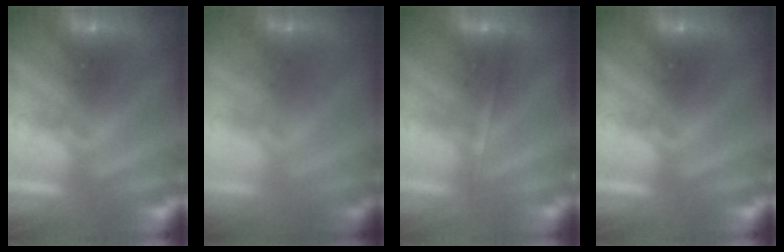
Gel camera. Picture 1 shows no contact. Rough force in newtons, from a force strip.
{"total": 1.7}
{"total": 1.7}
{"total": 0.0}